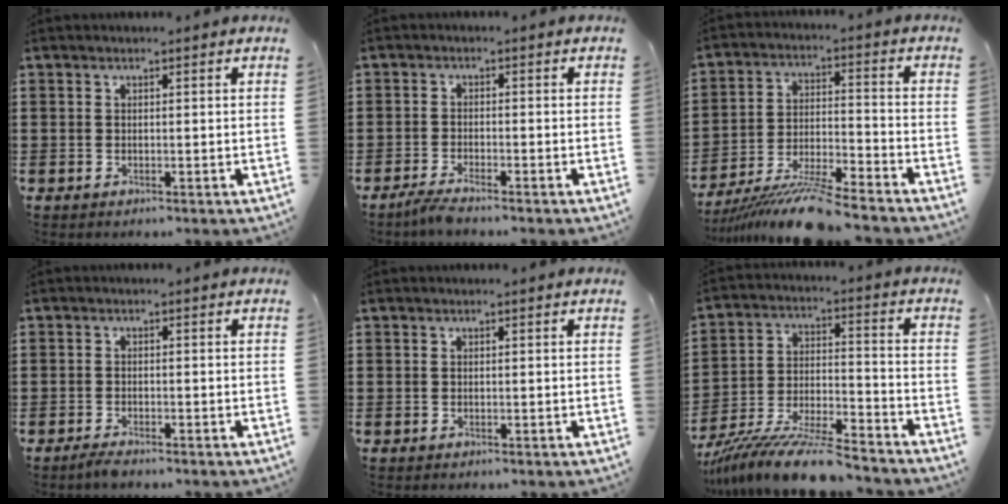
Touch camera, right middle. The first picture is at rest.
{"total": 2.2, "force": [-2.0, -0.2, 1.0], "torque": [-0.026, -0.001, -0.039]}
{"total": 10.1, "force": [-9.2, 0.0, 4.2], "torque": [-0.073, 0.009, -0.178]}
{"total": 1.3, "force": [-1.2, 0.1, 0.5], "torque": [-0.019, -0.006, -0.025]}
{"total": 0.0}
{"total": 11.6, "force": [-10.5, 0.8, 5.1], "torque": [-0.089, 0.020, -0.202]}